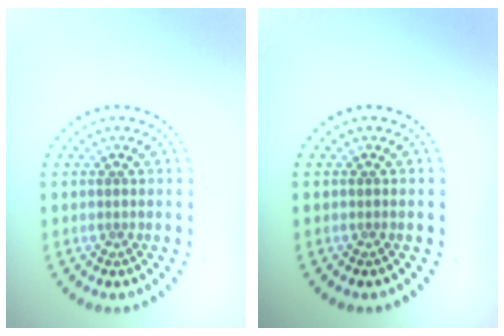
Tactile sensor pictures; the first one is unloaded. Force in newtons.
{"total": 0.0}